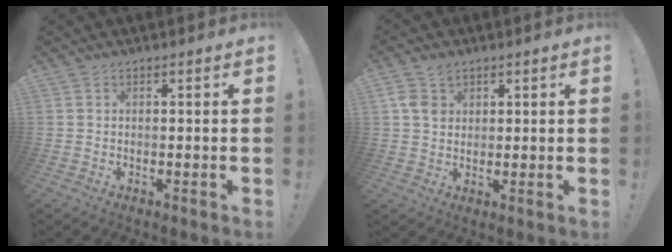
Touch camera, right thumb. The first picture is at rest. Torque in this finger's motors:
{"motor_torque": [0.32, 1.04, 0.28, -0.41, 0.21]}